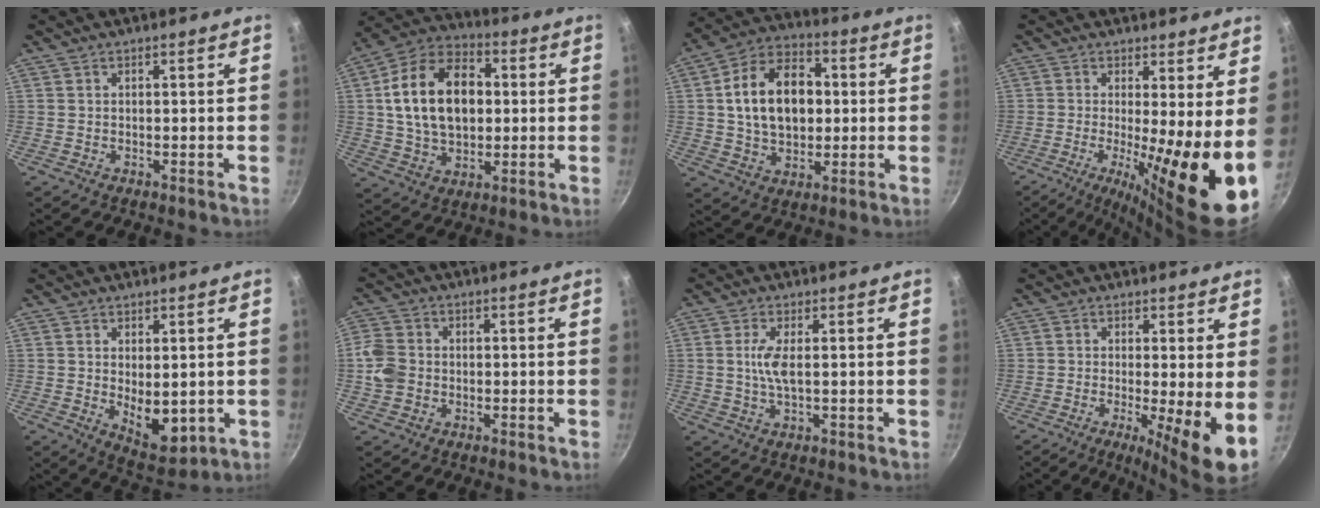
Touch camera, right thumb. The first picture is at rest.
{"total": 18.6, "force": [2.0, 12.4, 13.7], "torque": [-0.209, 0.020, 0.026]}
{"total": 16.7, "force": [1.6, 11.4, 12.0], "torque": [-0.172, 0.019, 0.019]}
{"total": 14.7, "force": [-0.7, 2.8, 14.4], "torque": [-0.207, -0.029, -0.011]}
{"total": 8.3, "force": [0.0, 4.4, 7.0], "torque": [-0.086, -0.023, 0.018]}
{"total": 5.9, "force": [-1.0, 5.0, 3.0], "torque": [-0.054, 0.010, -0.031]}
{"total": 4.4, "force": [0.3, 1.2, 4.2], "torque": [-0.096, 0.000, 0.008]}
{"total": 8.5, "force": [-1.0, 1.1, 8.4], "torque": [-0.121, -0.017, -0.016]}